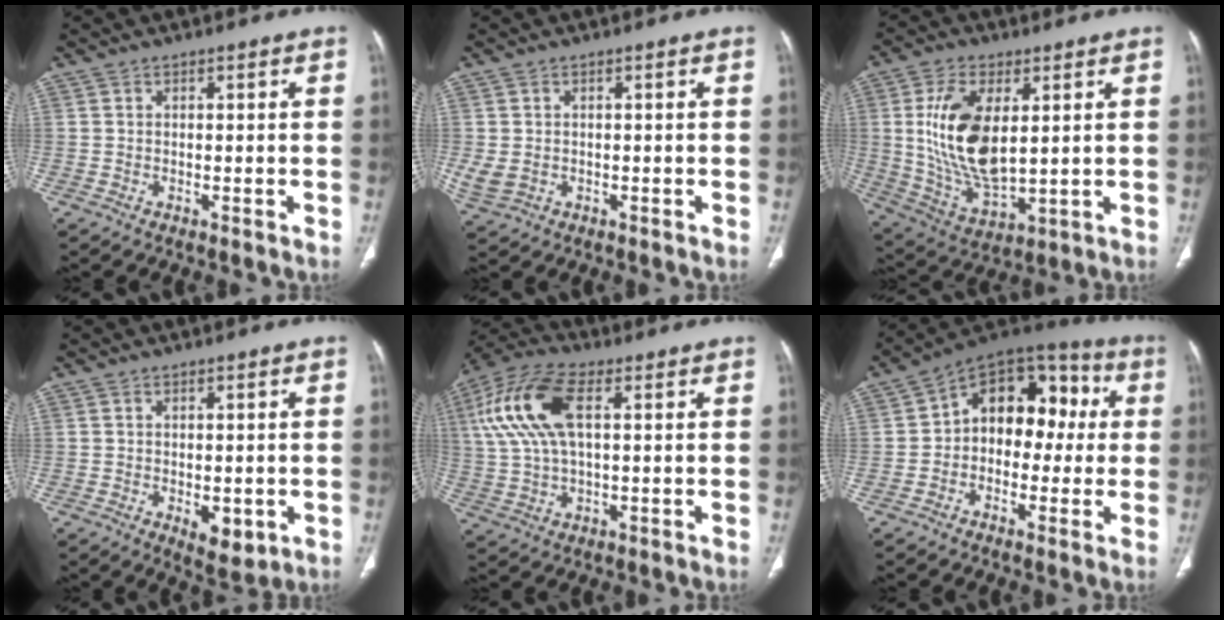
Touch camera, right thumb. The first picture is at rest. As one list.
[{"total": 3.5, "force": [-0.4, 2.8, 2.1], "torque": [-0.057, 0.002, 0.004]}, {"total": 16.2, "force": [3.0, 8.3, 13.6], "torque": [-0.257, -0.020, 0.069]}, {"total": 5.3, "force": [-1.3, 2.8, 4.3], "torque": [-0.049, -0.008, -0.009]}, {"total": 14.9, "force": [3.9, 7.1, 12.5], "torque": [-0.279, 0.021, 0.073]}, {"total": 15.3, "force": [1.1, 10.5, 11.1], "torque": [-0.104, 0.051, -0.001]}]